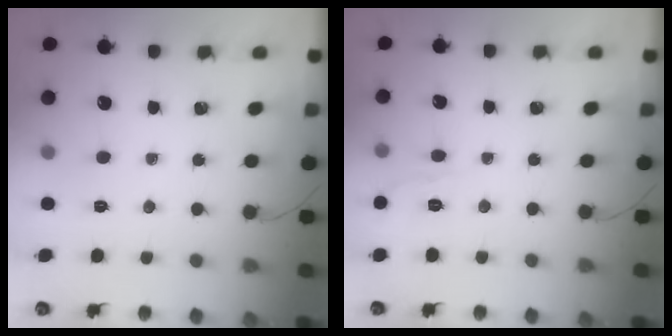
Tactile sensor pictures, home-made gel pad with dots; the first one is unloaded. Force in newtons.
{"total": 8.5, "press": 8.3, "slide": 1.8}